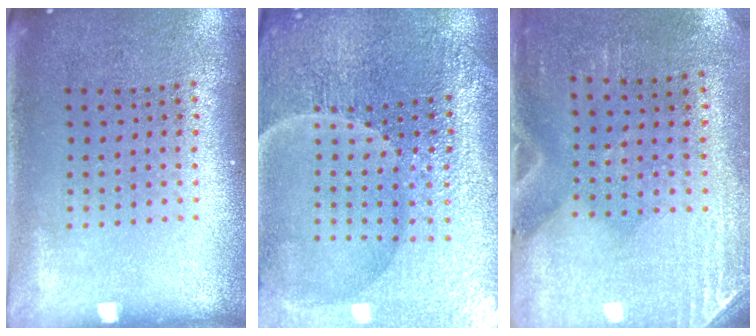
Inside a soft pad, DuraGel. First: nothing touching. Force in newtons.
{"total": 5.3, "press": 5.0, "slide": 1.5}
{"total": 2.9, "press": 2.5, "slide": 1.4}